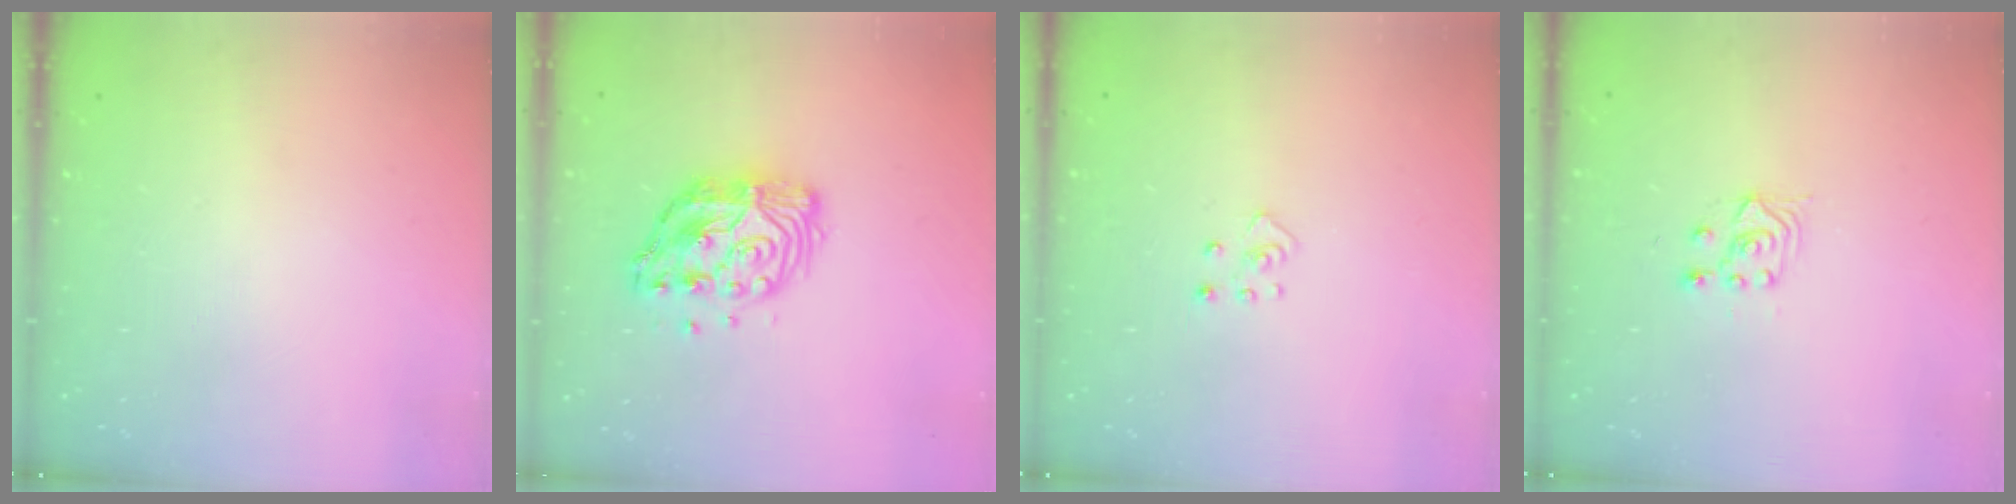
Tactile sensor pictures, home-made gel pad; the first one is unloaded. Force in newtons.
{"total": 12.6, "press": 12.6, "slide": 1.0}
{"total": 2.6, "press": 2.6, "slide": 0.3}
{"total": 4.2, "press": 4.0, "slide": 1.4}